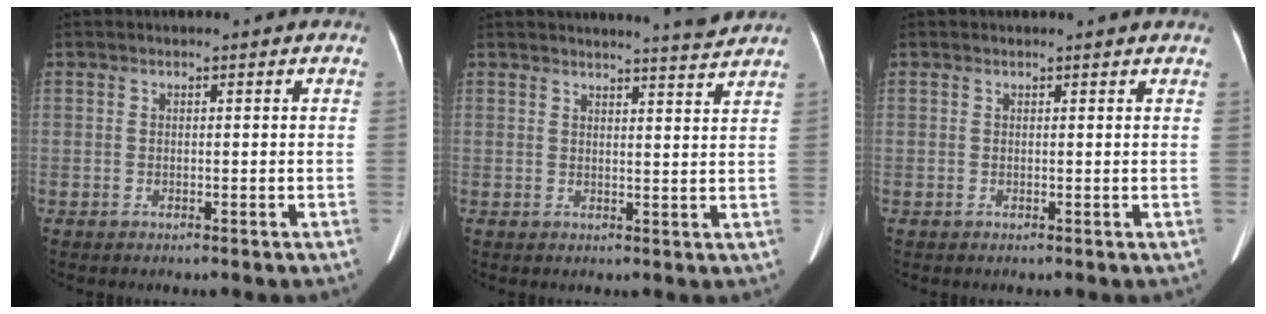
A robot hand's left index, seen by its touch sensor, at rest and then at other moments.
{"total": 5.2, "force": [5.0, -1.3, 0.9], "torque": [-0.020, -0.013, 0.057]}
{"total": 2.1, "force": [2.0, -0.1, 0.5], "torque": [-0.012, 0.004, 0.016]}